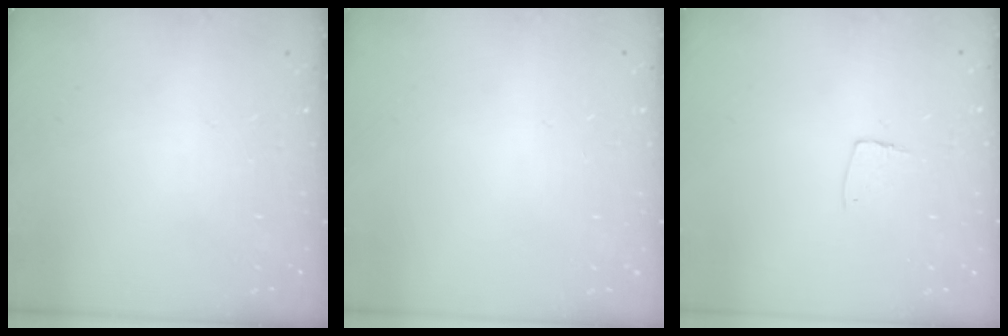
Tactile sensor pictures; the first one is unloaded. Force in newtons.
{"total": 0.0}
{"total": 5.1, "press": 5.1, "slide": 0.4}